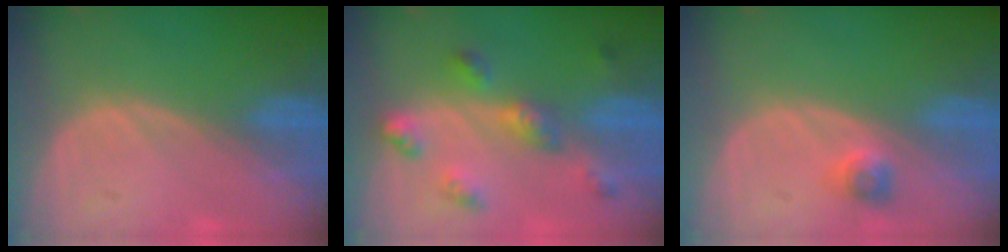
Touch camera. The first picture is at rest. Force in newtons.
{"total": 6.5, "press": 5.9, "slide": 2.7}
{"total": 2.3, "press": 2.0, "slide": 1.1}